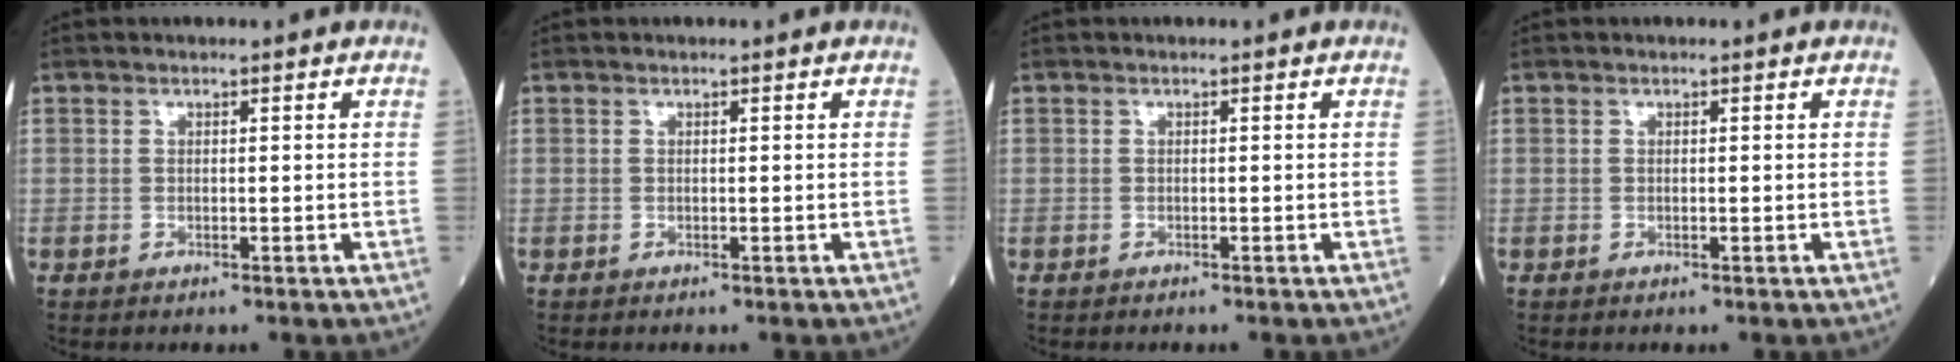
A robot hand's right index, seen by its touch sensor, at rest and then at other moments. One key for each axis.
{"total": 0.0}
{"total": 0.0}
{"total": 0.0}